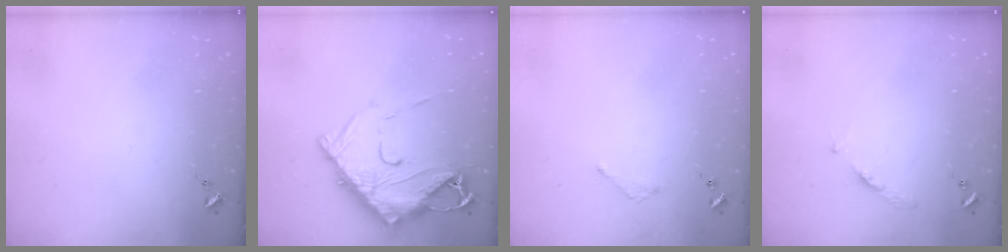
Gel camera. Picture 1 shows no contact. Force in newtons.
{"total": 19.3, "press": 19.2, "slide": 1.9}
{"total": 2.0, "press": 2.0, "slide": 0.3}
{"total": 3.9, "press": 3.9, "slide": 0.5}